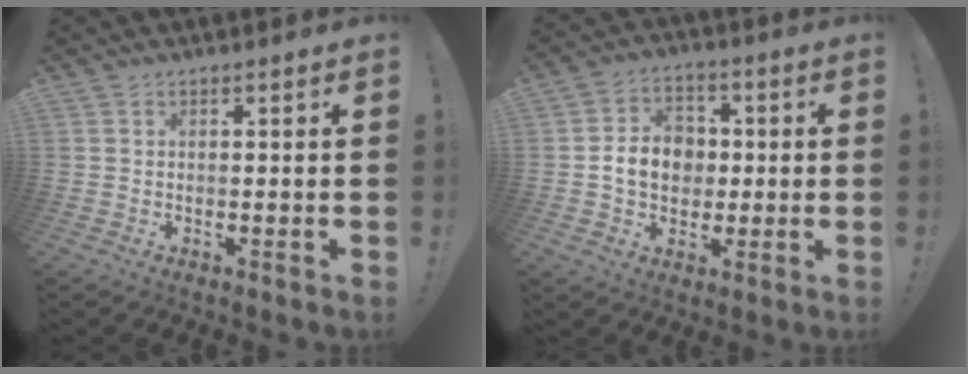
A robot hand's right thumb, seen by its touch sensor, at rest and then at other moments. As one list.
[{"total": 11.3, "force": [-0.2, 9.4, 6.1], "torque": [-0.110, 0.014, 0.004]}]